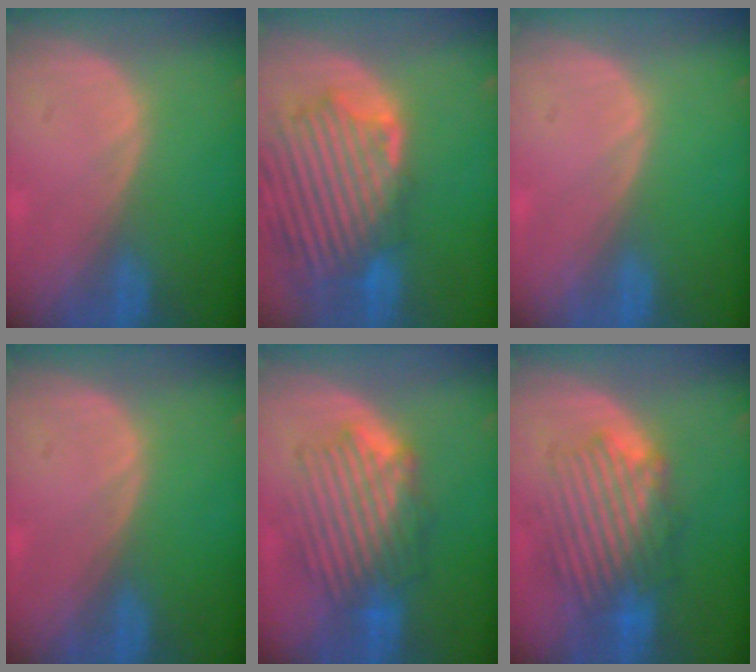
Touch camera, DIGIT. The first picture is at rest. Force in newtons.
{"total": 13.4, "press": 11.6, "slide": 6.6}
{"total": 0.0}
{"total": 0.0}
{"total": 8.8, "press": 8.3, "slide": 2.9}
{"total": 8.4, "press": 8.1, "slide": 2.2}